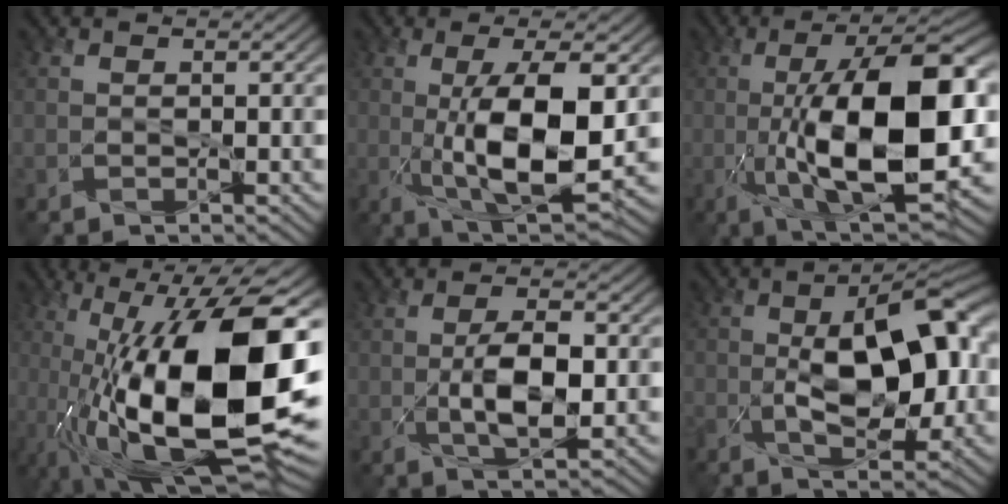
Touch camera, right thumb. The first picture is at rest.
{"total": 12.2, "force": [-0.4, 4.1, 11.5], "torque": [-0.208, -0.014, 0.003]}
{"total": 17.7, "force": [-2.5, 6.5, 16.3], "torque": [-0.263, 0.010, -0.048]}
{"total": 20.9, "force": [-3.4, 8.2, 18.9], "torque": [-0.333, -0.006, -0.061]}
{"total": 6.4, "force": [-0.8, 2.6, 5.7], "torque": [-0.114, -0.004, -0.011]}
{"total": 13.4, "force": [-1.3, 6.1, 11.8], "torque": [-0.195, -0.002, -0.021]}